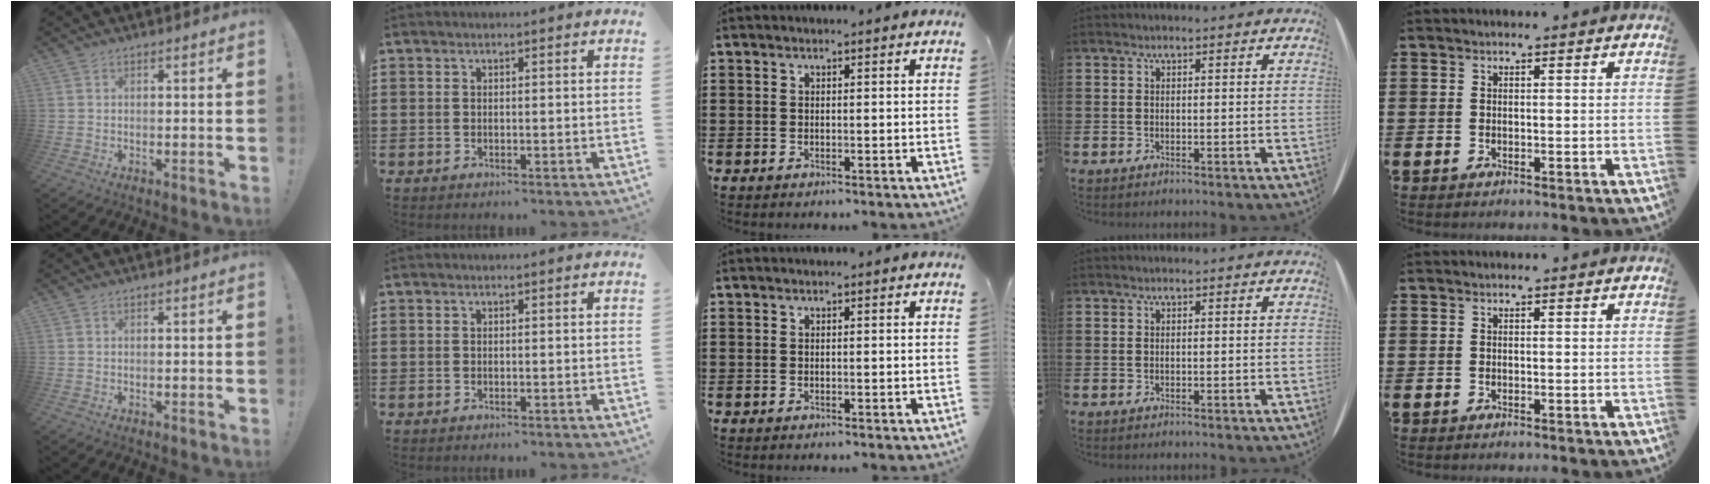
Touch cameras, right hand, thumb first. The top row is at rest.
{}